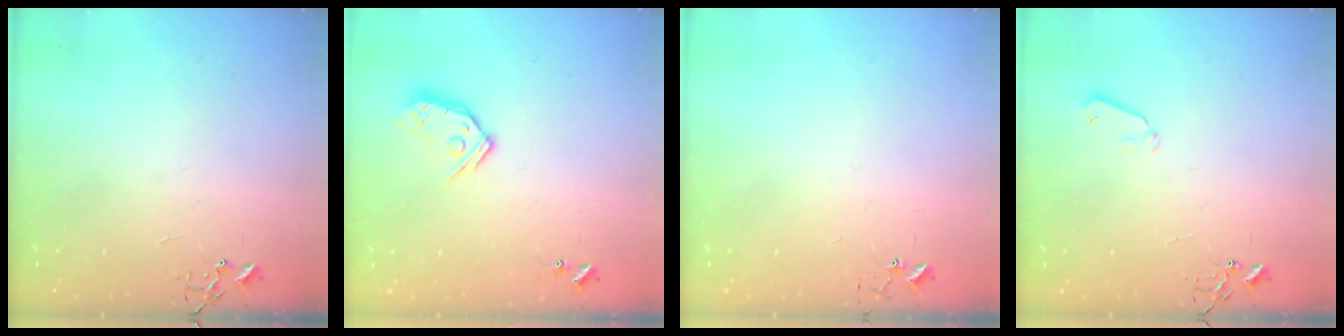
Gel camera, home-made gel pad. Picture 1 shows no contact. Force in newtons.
{"total": 9.9, "press": 9.9, "slide": 0.8}
{"total": 3.5, "press": 3.4, "slide": 0.4}
{"total": 4.2, "press": 4.2, "slide": 0.7}